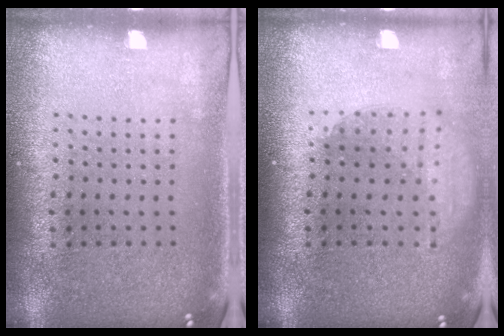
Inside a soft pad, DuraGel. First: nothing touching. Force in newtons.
{"total": 1.8, "press": 1.4, "slide": 1.2}